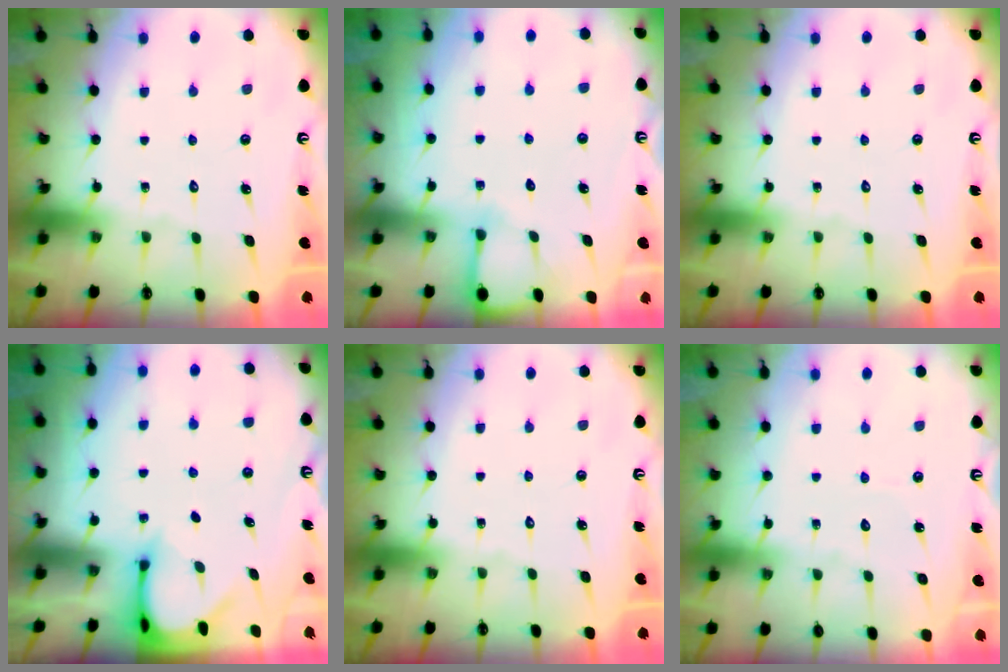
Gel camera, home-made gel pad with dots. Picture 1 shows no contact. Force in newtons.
{"total": 5.2, "press": 5.1, "slide": 0.7}
{"total": 0.0}
{"total": 3.4, "press": 3.4, "slide": 0.3}
{"total": 0.0}
{"total": 2.8, "press": 2.8, "slide": 0.3}